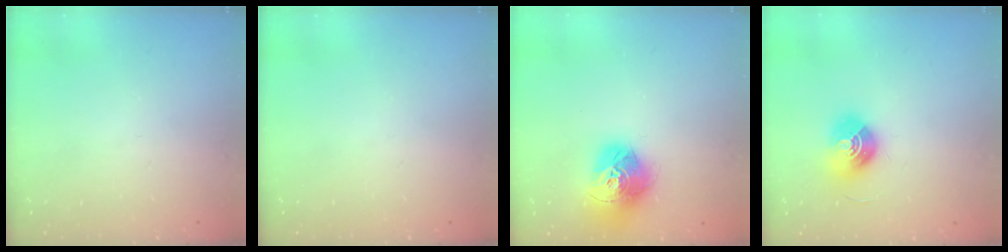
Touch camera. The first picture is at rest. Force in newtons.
{"total": 0.0}
{"total": 17.0, "press": 16.9, "slide": 1.5}
{"total": 10.0, "press": 10.0, "slide": 0.4}